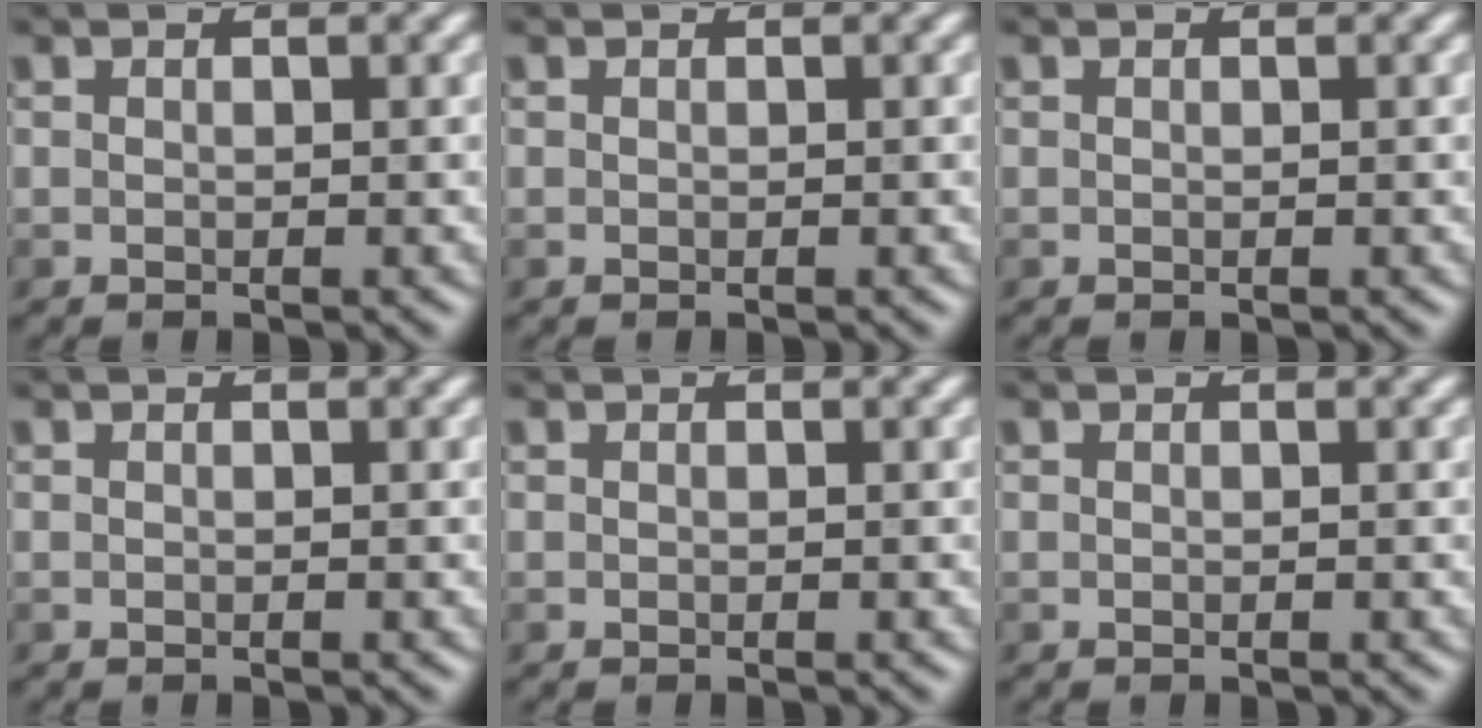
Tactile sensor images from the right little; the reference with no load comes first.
{"total": 0.0}
{"total": 0.0}
{"total": 0.0}
{"total": 0.0}
{"total": 0.0}